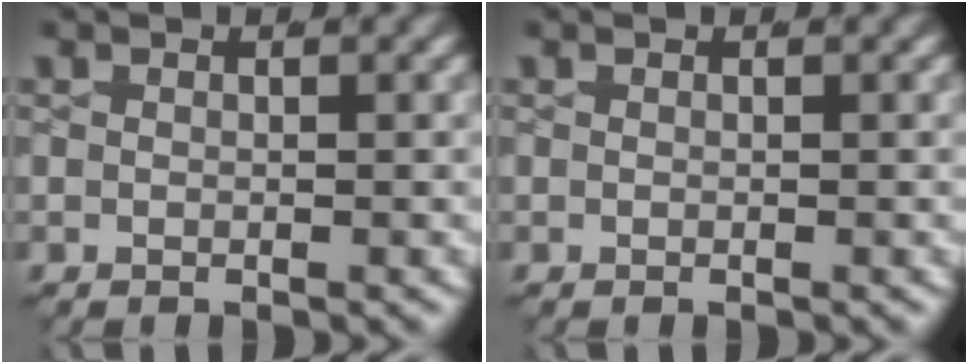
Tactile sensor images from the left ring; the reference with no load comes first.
{"total": 0.0}